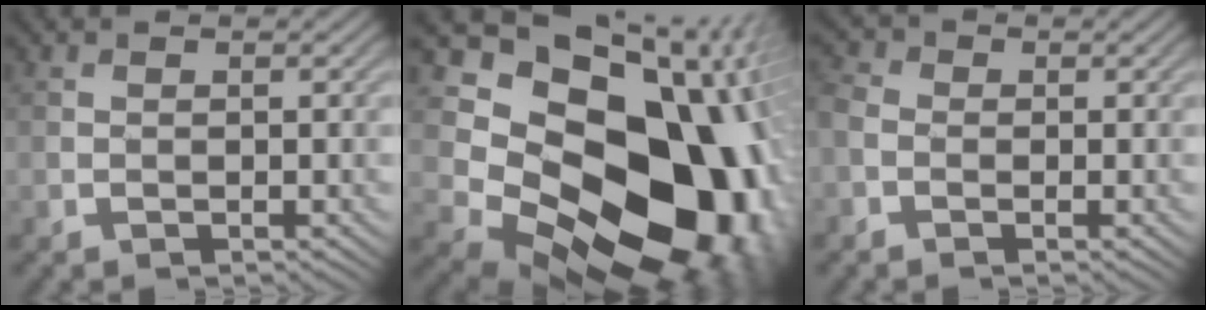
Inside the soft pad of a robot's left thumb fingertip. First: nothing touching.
{"total": 19.9, "force": [0.6, 15.0, 13.1], "torque": [-0.231, -0.051, 0.043]}
{"total": 3.5, "force": [-1.1, 2.8, 1.7], "torque": [-0.042, 0.001, -0.029]}